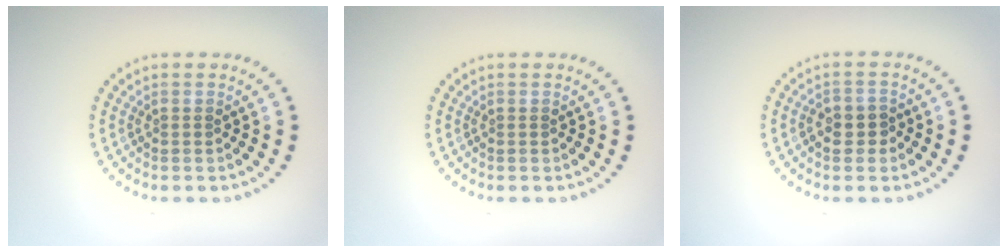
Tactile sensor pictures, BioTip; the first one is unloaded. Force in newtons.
{"total": 0.0}
{"total": 2.2, "press": 2.1, "slide": 0.7}